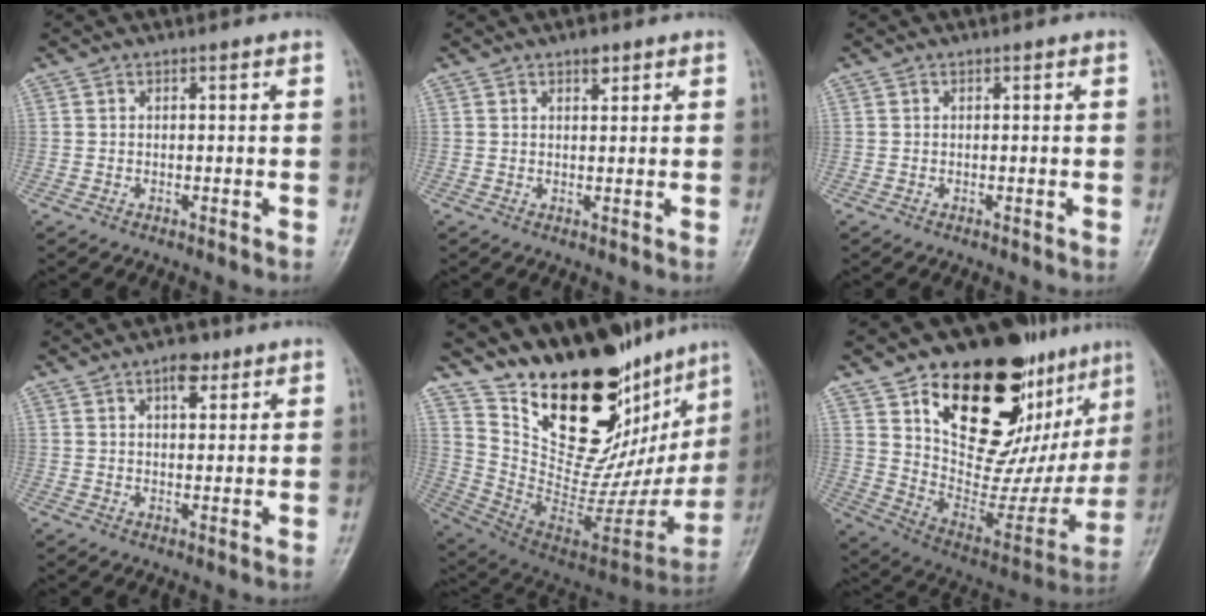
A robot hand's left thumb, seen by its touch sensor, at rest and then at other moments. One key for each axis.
{"total": 2.0, "fx": 1.3, "fy": 0.9, "fz": 1.1, "tx": -0.009, "ty": -0.006, "tz": 0.019}
{"total": 0.0}
{"total": 4.4, "fx": 2.5, "fy": 2.3, "fz": 2.8, "tx": -0.025, "ty": -0.010, "tz": 0.035}
{"total": 30.3, "fx": 20.6, "fy": 13.9, "fz": 17.3, "tx": -0.223, "ty": -0.106, "tz": 0.335}
{"total": 31.9, "fx": 16.5, "fy": 16.0, "fz": 22.2, "tx": -0.269, "ty": -0.049, "tz": 0.271}